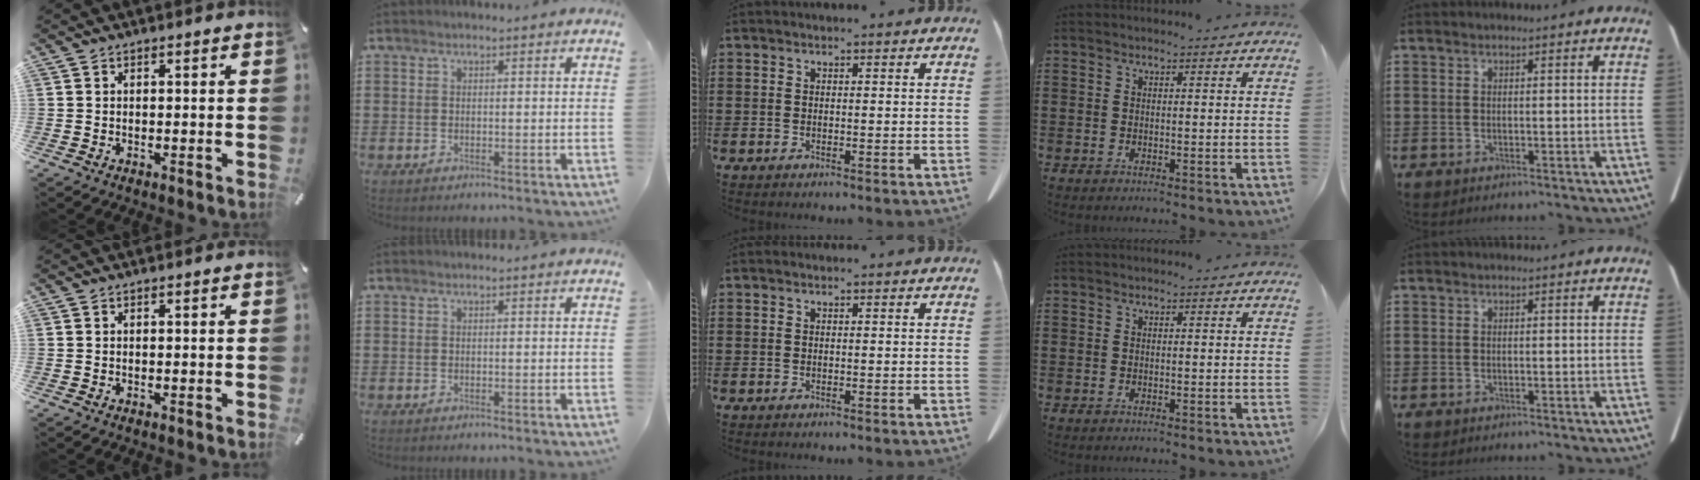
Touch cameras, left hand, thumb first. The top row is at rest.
{}